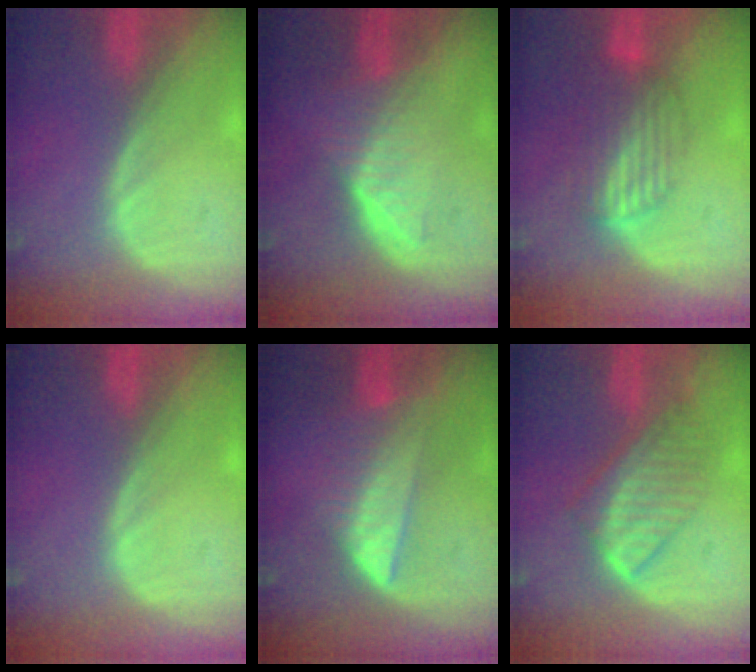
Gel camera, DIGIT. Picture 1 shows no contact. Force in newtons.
{"total": 6.4, "press": 6.0, "slide": 2.2}
{"total": 6.9, "press": 5.8, "slide": 3.8}
{"total": 0.0}
{"total": 6.3, "press": 6.3, "slide": 0.4}
{"total": 6.6, "press": 6.4, "slide": 1.8}